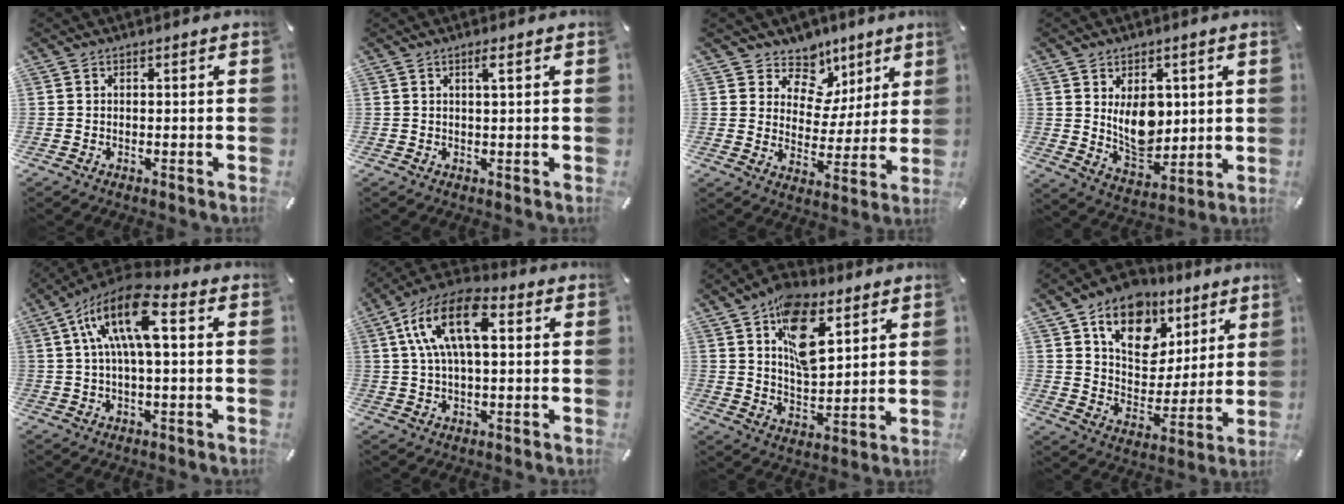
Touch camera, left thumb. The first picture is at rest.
{"total": 2.2, "force": [0.9, 0.1, 2.0], "torque": [-0.041, 0.000, 0.013]}
{"total": 9.5, "force": [5.7, 7.3, 2.0], "torque": [-0.034, -0.054, 0.107]}
{"total": 10.6, "force": [2.5, 7.5, 7.0], "torque": [-0.111, -0.010, 0.049]}
{"total": 15.4, "force": [3.8, 6.2, 13.6], "torque": [-0.273, -0.007, 0.062]}
{"total": 14.3, "force": [4.1, 7.2, 11.7], "torque": [-0.240, 0.005, 0.071]}
{"total": 15.0, "force": [7.1, 8.6, 10.1], "torque": [-0.152, -0.019, 0.126]}
{"total": 15.2, "force": [9.1, 10.7, 5.7], "torque": [-0.088, -0.056, 0.166]}